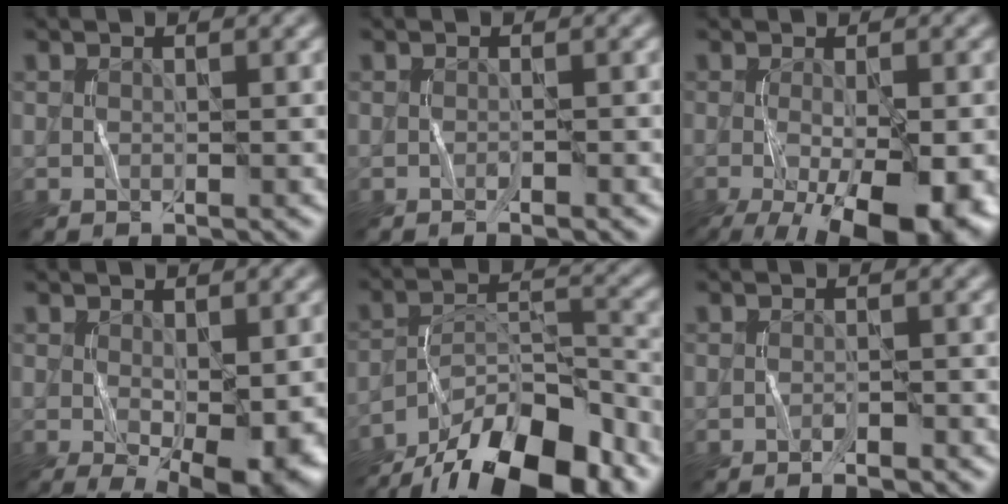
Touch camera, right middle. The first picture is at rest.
{"total": 0.7, "force": [-0.5, 0.0, 0.4], "torque": [-0.010, 0.002, -0.009]}
{"total": 12.6, "force": [-4.9, 4.6, 10.6], "torque": [-0.174, -0.039, -0.059]}
{"total": 6.6, "force": [-1.5, 2.3, 6.0], "torque": [-0.101, -0.018, -0.012]}
{"total": 13.8, "force": [-10.5, 4.7, 7.6], "torque": [-0.141, 0.005, -0.177]}
{"total": 1.0, "force": [-0.8, 0.0, 0.5], "torque": [-0.010, 0.002, -0.016]}